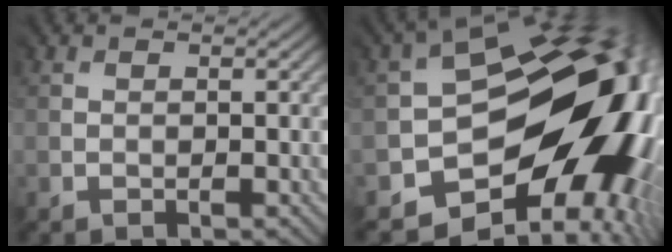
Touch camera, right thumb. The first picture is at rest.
{"total": 15.7, "force": [-4.2, 11.2, 10.2], "torque": [-0.112, -0.020, -0.065]}